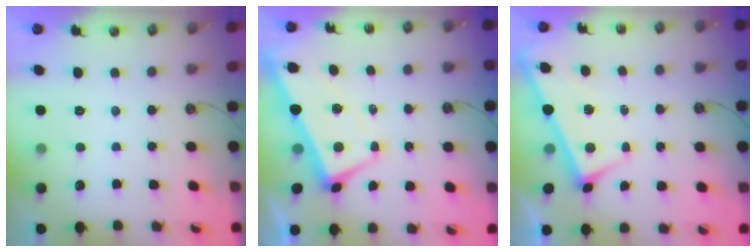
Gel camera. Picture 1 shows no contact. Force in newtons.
{"total": 1.0, "press": 0.3, "slide": 1.0}
{"total": 2.7, "press": 2.7, "slide": 0.3}